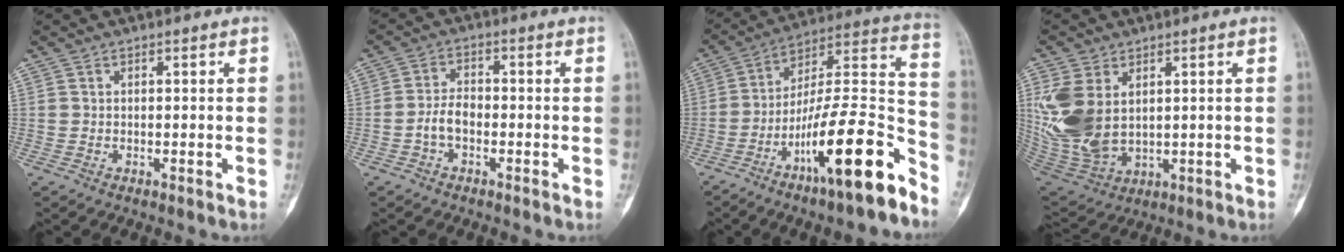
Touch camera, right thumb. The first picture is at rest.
{"total": 4.1, "force": [-1.5, 2.5, 2.9], "torque": [-0.048, 0.020, -0.034]}
{"total": 21.7, "force": [-12.7, 4.5, 17.0], "torque": [-0.266, 0.088, -0.213]}
{"total": 13.9, "force": [2.9, 9.0, 10.1], "torque": [-0.215, -0.015, 0.078]}